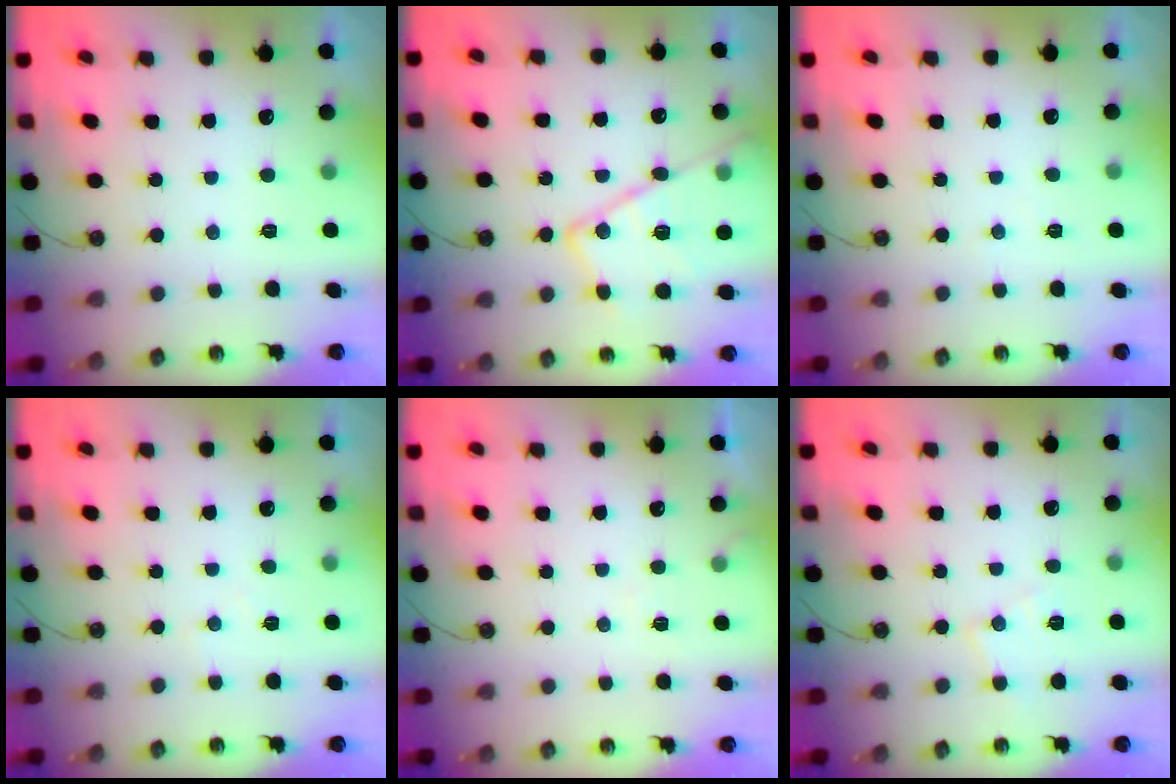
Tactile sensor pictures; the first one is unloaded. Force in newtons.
{"total": 19.6, "press": 19.5, "slide": 1.4}
{"total": 3.2, "press": 3.1, "slide": 0.6}
{"total": 3.9, "press": 3.9, "slide": 0.6}
{"total": 3.4, "press": 3.3, "slide": 0.6}
{"total": 8.9, "press": 8.9, "slide": 0.6}